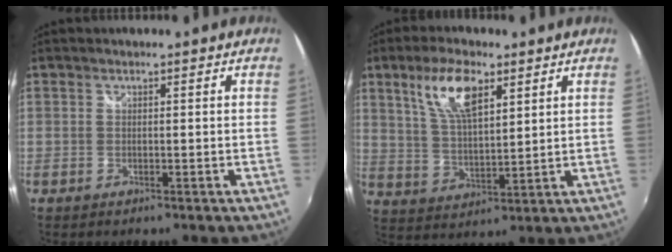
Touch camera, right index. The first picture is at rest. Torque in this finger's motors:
{"motor_torque": [0.62, 0.56, 0.26, 0.08]}